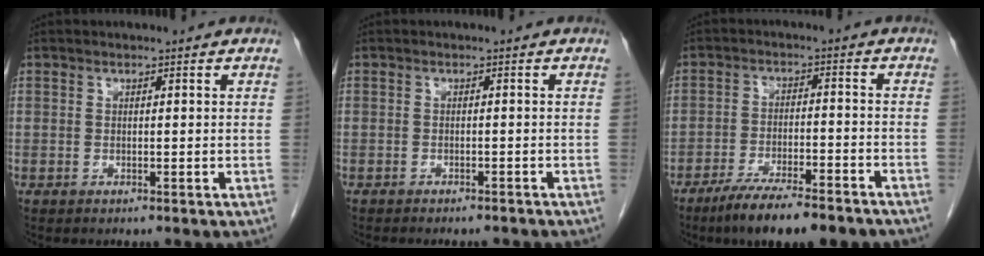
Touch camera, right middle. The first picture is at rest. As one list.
[{"total": 4.4, "force": [-4.1, 1.1, 1.4], "torque": [-0.014, -0.004, -0.049]}, {"total": 13.1, "force": [-10.4, 2.3, 7.6], "torque": [-0.112, -0.016, -0.159]}]